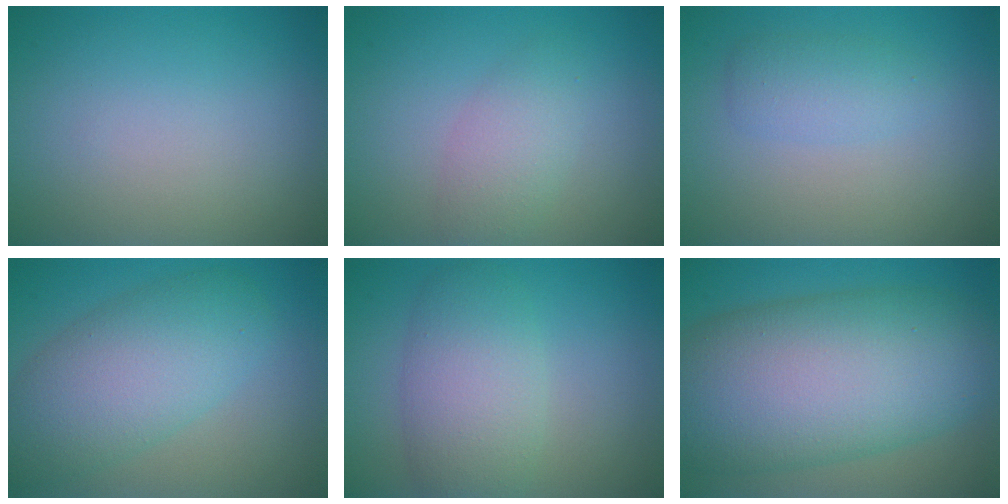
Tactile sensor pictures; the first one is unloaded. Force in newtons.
{"total": 2.8, "press": 2.8, "slide": 0.1}
{"total": 2.3, "press": 2.2, "slide": 0.2}
{"total": 7.0, "press": 7.0, "slide": 0.3}
{"total": 5.3, "press": 5.3, "slide": 0.3}
{"total": 14.4, "press": 14.4, "slide": 0.5}